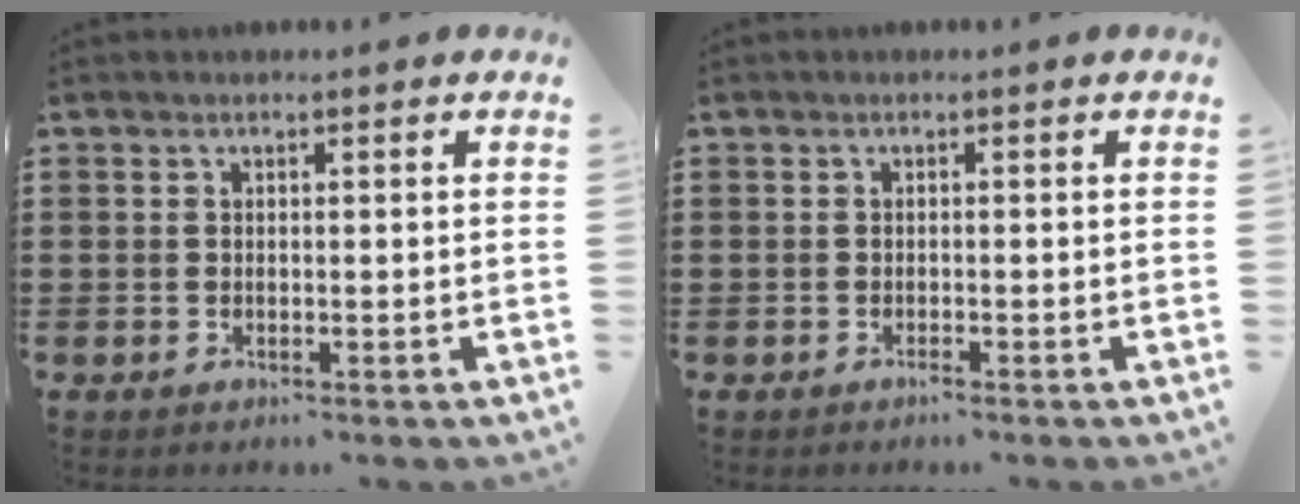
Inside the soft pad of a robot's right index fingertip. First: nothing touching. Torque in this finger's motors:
{"motor_torque": [-0.74, 0.92, -0.86, -0.21]}